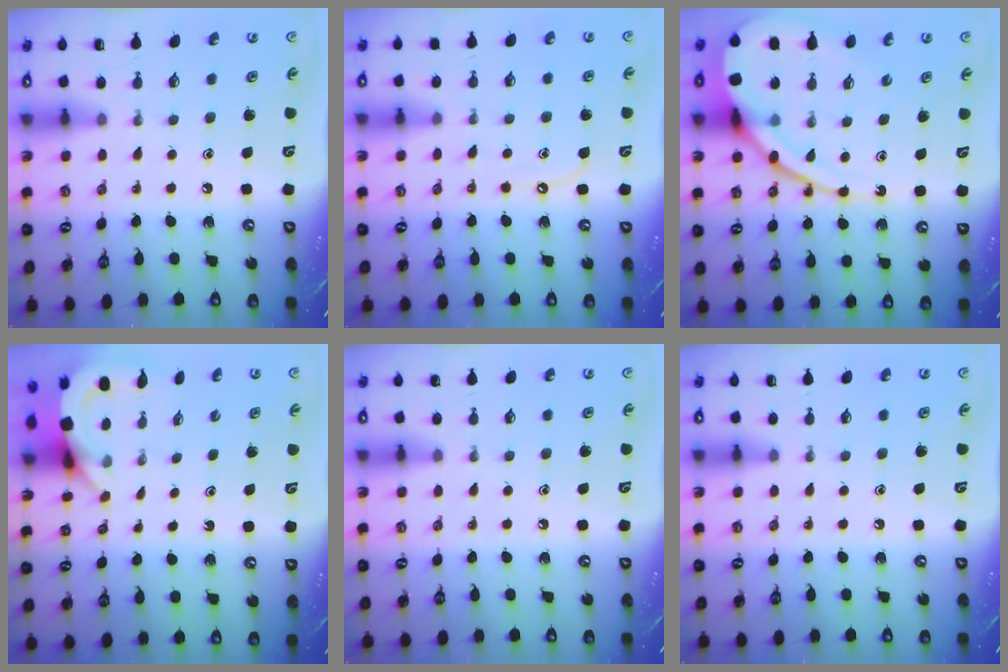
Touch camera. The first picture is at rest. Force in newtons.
{"total": 6.8, "press": 6.8, "slide": 0.6}
{"total": 15.3, "press": 15.2, "slide": 1.6}
{"total": 3.9, "press": 3.8, "slide": 0.2}
{"total": 0.0}
{"total": 0.0}